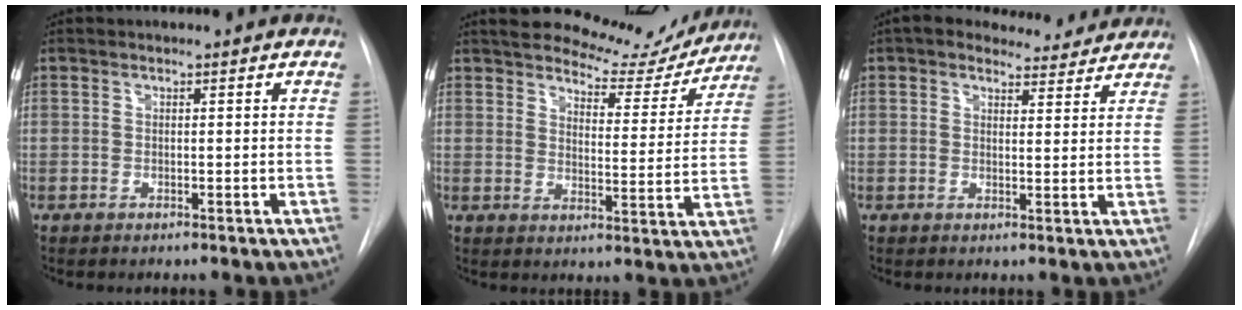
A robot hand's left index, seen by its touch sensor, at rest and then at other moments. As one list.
[{"total": 14.4, "force": [13.1, 4.4, 4.1], "torque": [-0.041, -0.016, 0.160]}, {"total": 7.6, "force": [6.9, 2.8, 1.6], "torque": [-0.010, 0.010, 0.078]}]